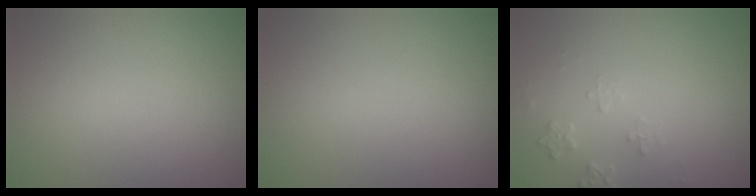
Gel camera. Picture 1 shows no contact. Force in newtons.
{"total": 0.0}
{"total": 1.6, "press": 1.6, "slide": 0.4}